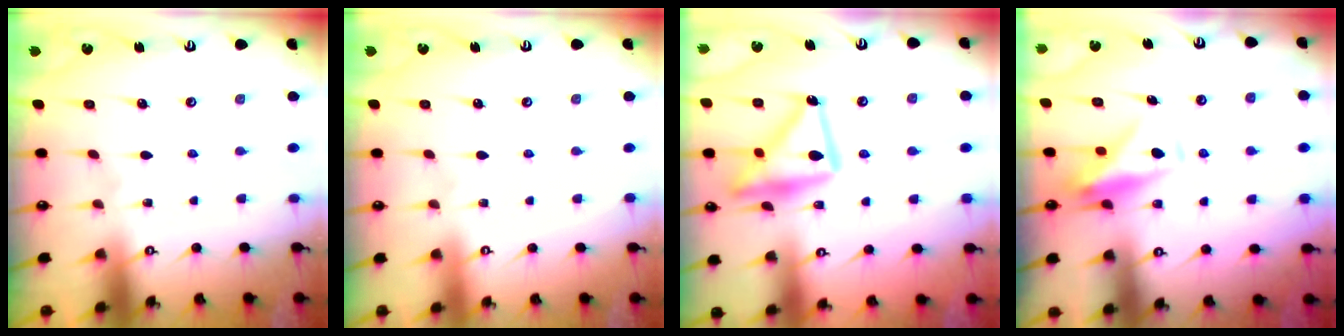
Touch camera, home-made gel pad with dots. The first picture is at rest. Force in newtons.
{"total": 3.9, "press": 3.9, "slide": 0.1}
{"total": 17.7, "press": 17.6, "slide": 1.1}
{"total": 9.5, "press": 9.5, "slide": 0.3}